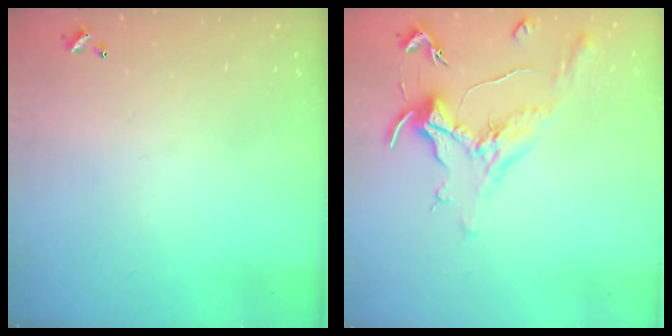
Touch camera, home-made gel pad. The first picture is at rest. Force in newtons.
{"total": 1.8, "press": 1.5, "slide": 0.9}